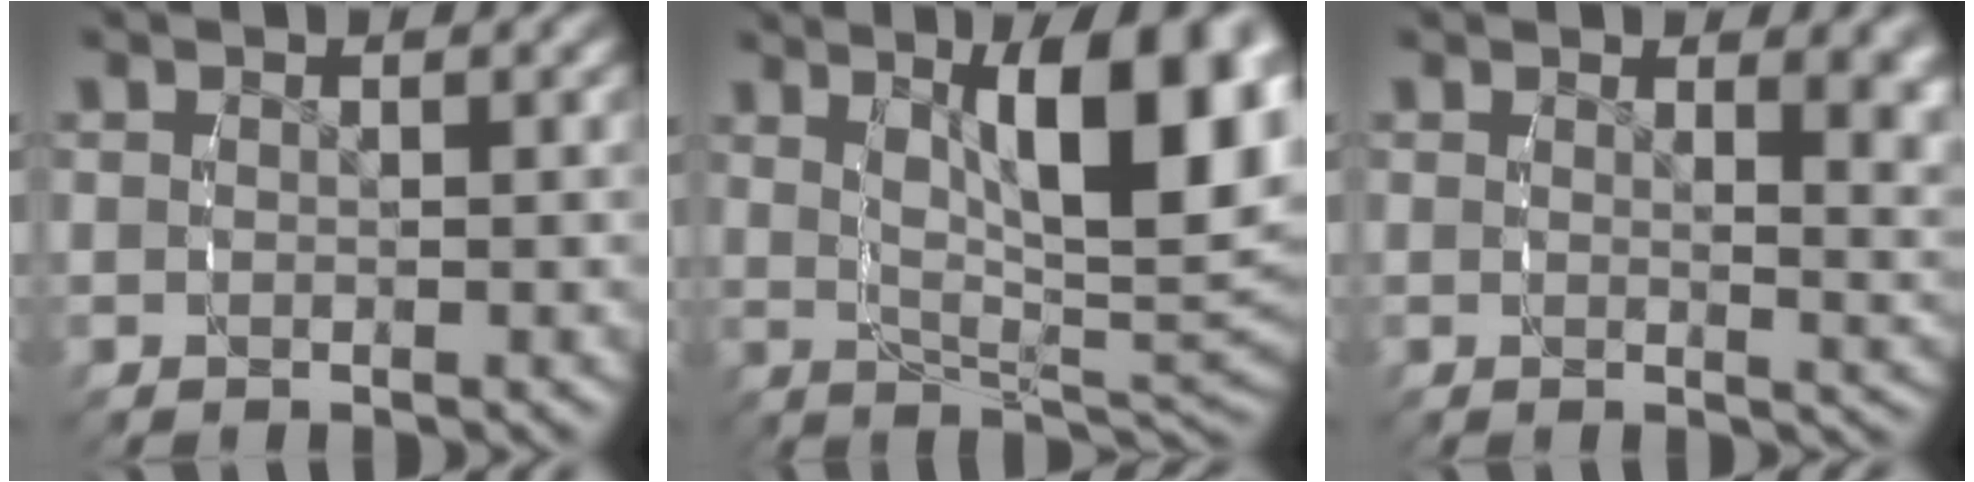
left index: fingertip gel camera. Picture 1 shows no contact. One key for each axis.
{"total": 11.2, "fx": 3.0, "fy": 3.6, "fz": 10.2, "tx": -0.148, "ty": -0.006, "tz": 0.058}
{"total": 2.8, "fx": 1.6, "fy": 0.6, "fz": 2.2, "tx": -0.021, "ty": -0.008, "tz": 0.023}